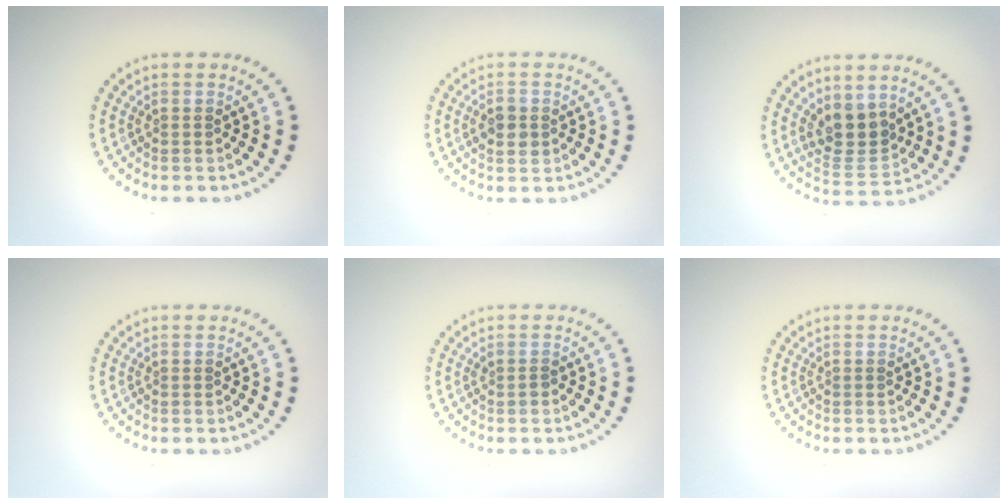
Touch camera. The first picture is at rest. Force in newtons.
{"total": 2.1, "press": 2.1, "slide": 0.1}
{"total": 3.7, "press": 3.3, "slide": 1.7}
{"total": 0.0}
{"total": 0.7, "press": 0.7, "slide": 0.2}
{"total": 0.0}